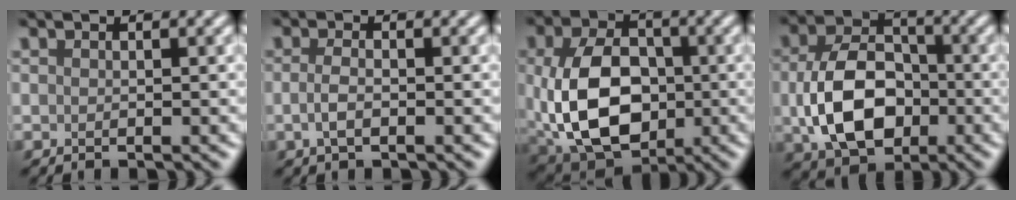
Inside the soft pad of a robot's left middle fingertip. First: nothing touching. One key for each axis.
{"total": 1.7, "fx": -0.4, "fy": 0.7, "fz": 1.5, "tx": -0.034, "ty": -0.001, "tz": -0.012}
{"total": 11.0, "fx": -0.7, "fy": 7.5, "fz": 7.9, "tx": -0.169, "ty": -0.009, "tz": -0.009}
{"total": 8.6, "fx": -1.1, "fy": 6.2, "fz": 6.0, "tx": -0.125, "ty": -0.003, "tz": -0.019}